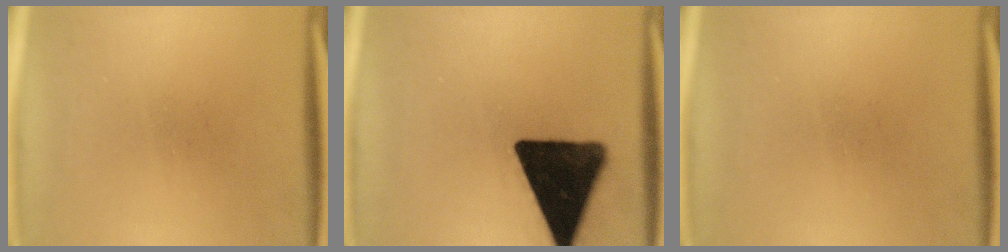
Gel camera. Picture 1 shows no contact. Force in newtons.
{"total": 18.4}
{"total": 0.0}